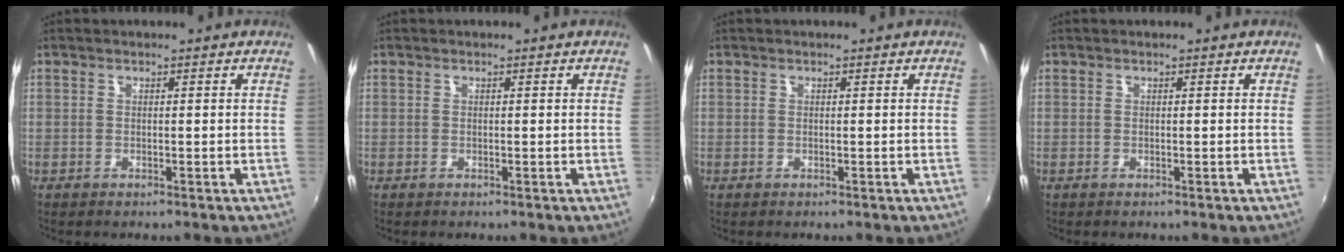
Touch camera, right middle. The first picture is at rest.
{"total": 0.0}
{"total": 0.0}
{"total": 0.0}